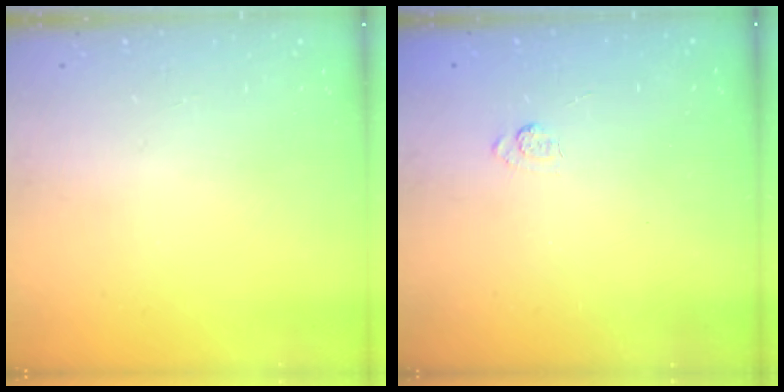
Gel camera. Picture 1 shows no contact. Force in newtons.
{"total": 2.5, "press": 2.1, "slide": 1.4}